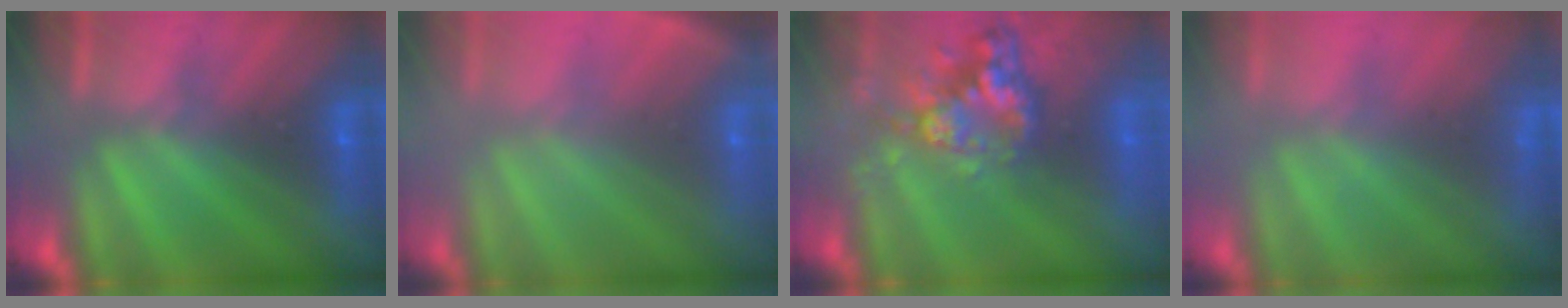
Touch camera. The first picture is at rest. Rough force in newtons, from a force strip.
{"total": 2.5}
{"total": 5.6}
{"total": 1.0}